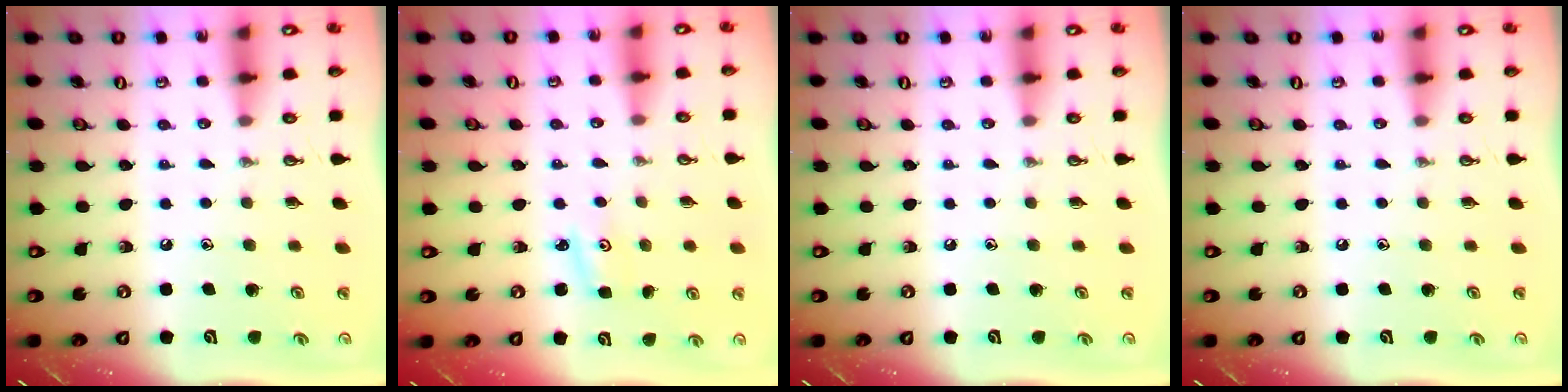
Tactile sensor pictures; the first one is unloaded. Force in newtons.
{"total": 2.9, "press": 2.9, "slide": 0.3}
{"total": 0.0}
{"total": 0.0}